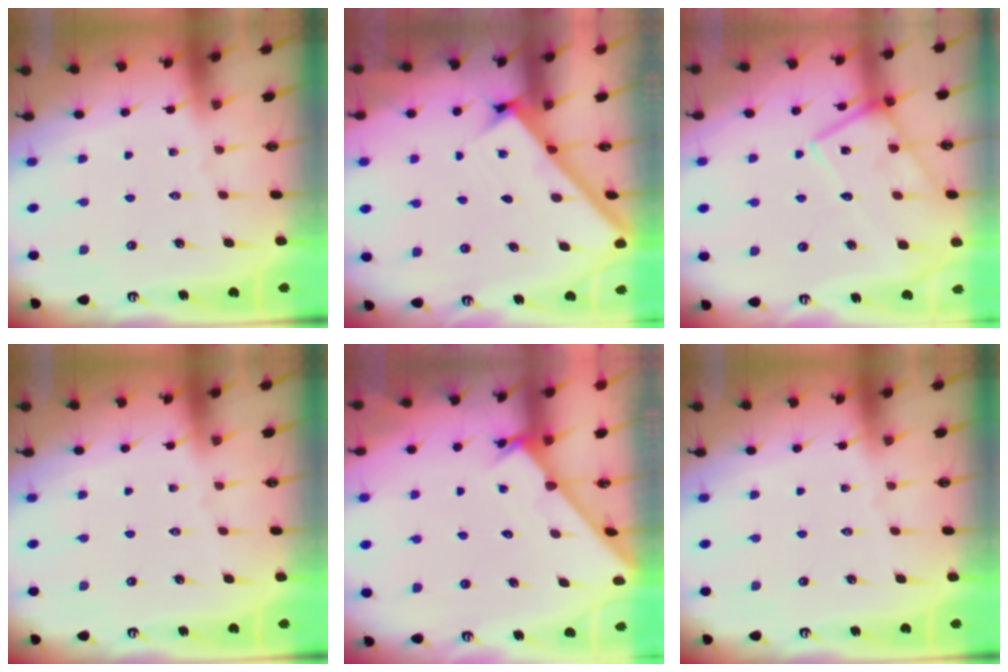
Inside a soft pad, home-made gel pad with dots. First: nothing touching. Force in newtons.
{"total": 2.7, "press": 2.7, "slide": 0.4}
{"total": 15.5, "press": 15.5, "slide": 1.1}
{"total": 0.0}
{"total": 3.2, "press": 3.2, "slide": 0.3}
{"total": 0.0}